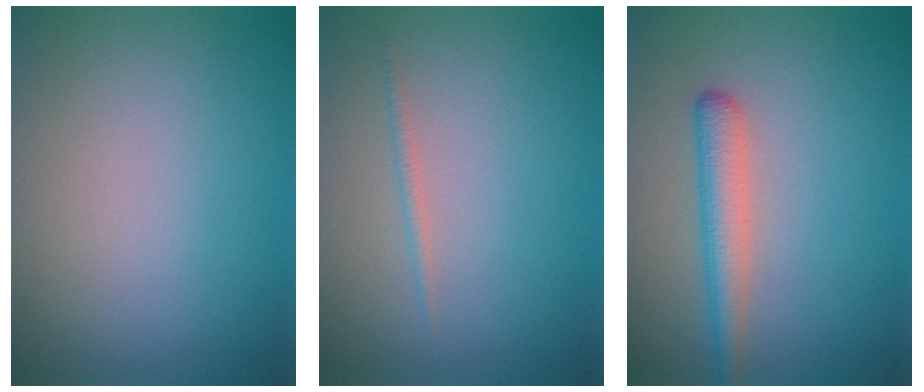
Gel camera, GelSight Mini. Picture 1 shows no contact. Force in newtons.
{"total": 0.7, "press": 0.7, "slide": 0.1}
{"total": 2.9, "press": 2.9, "slide": 0.1}